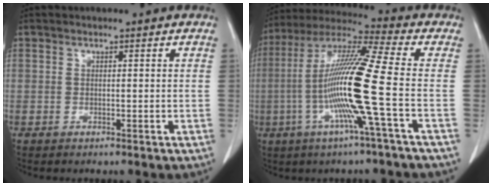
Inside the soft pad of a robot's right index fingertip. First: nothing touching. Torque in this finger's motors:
{"motor_torque": [2.14, 0.00, 1.05, 0.21]}